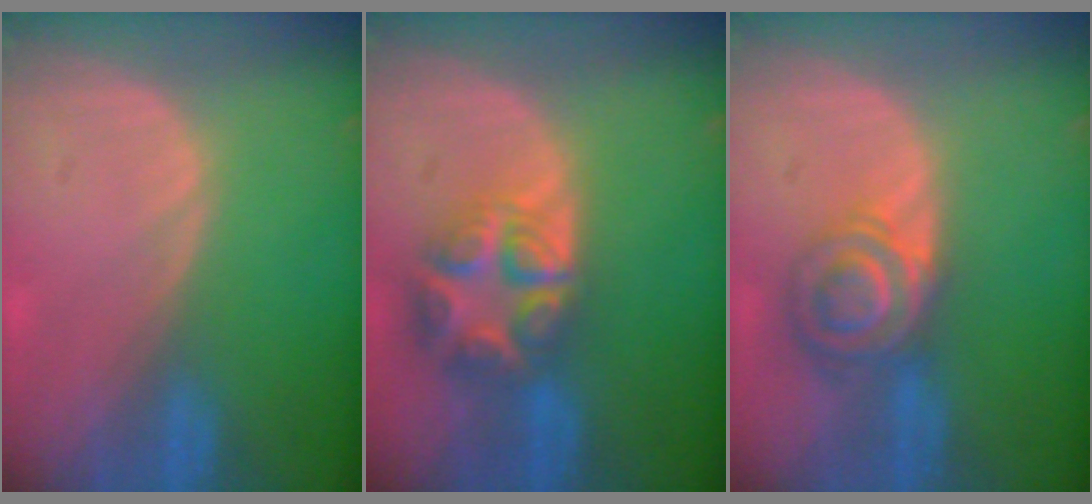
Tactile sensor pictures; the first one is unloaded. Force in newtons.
{"total": 8.2, "press": 7.2, "slide": 3.9}
{"total": 7.1, "press": 6.0, "slide": 3.8}